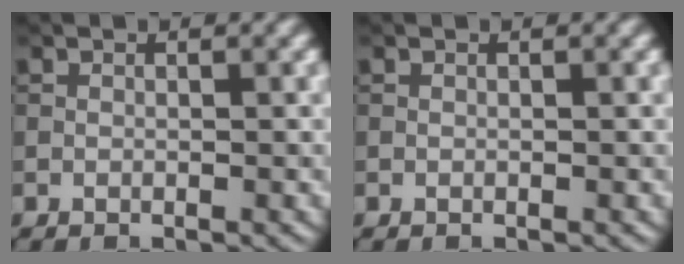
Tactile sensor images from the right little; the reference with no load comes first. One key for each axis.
{"total": 0.0}